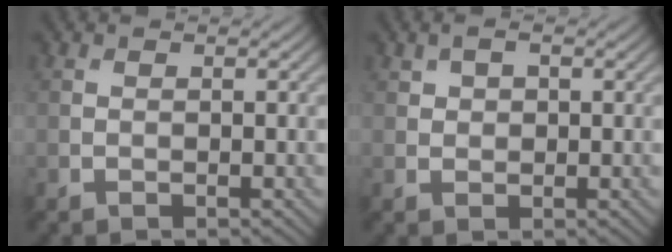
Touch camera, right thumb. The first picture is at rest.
{"total": 2.1, "force": [0.8, 1.4, 1.3], "torque": [-0.025, 0.002, 0.015]}